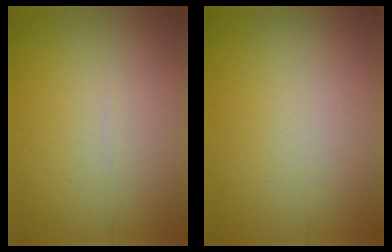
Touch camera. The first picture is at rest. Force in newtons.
{"total": 0.0}